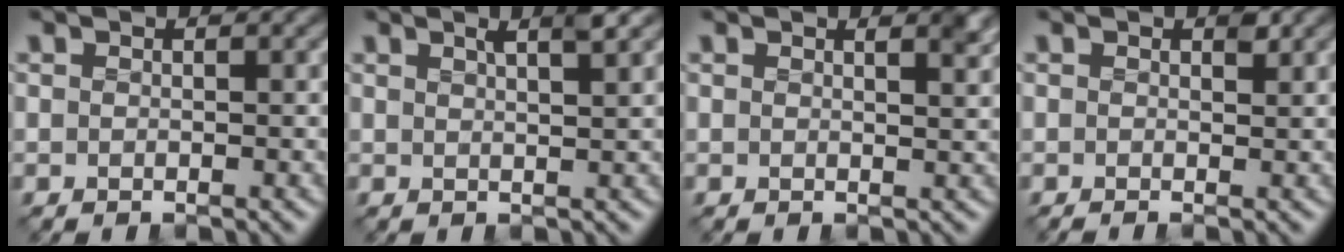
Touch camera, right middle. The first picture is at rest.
{"total": 2.3, "force": [1.3, 0.4, 1.9], "torque": [-0.017, 0.004, 0.012]}
{"total": 1.9, "force": [1.2, 0.6, 1.3], "torque": [-0.006, 0.000, 0.011]}
{"total": 0.8, "force": [0.1, 0.1, 0.8], "torque": [-0.011, -0.005, -0.001]}